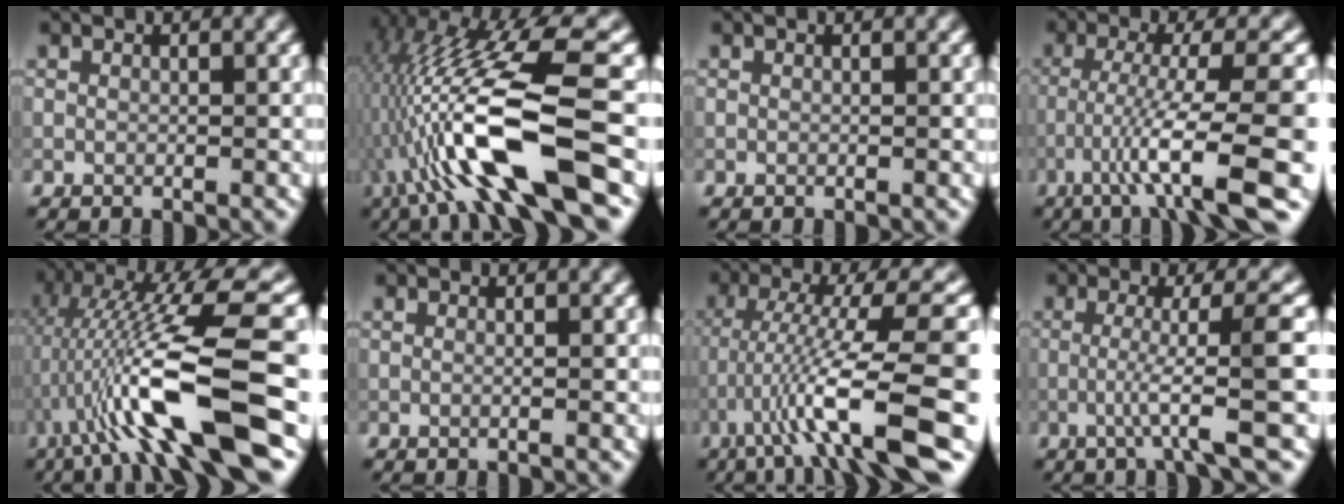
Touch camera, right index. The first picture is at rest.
{"total": 13.6, "force": [-4.1, 3.2, 12.6], "torque": [-0.249, 0.011, -0.064]}
{"total": 0.0}
{"total": 10.9, "force": [-5.0, 1.3, 9.6], "torque": [-0.146, 0.009, -0.074]}
{"total": 13.0, "force": [-2.8, 2.3, 12.5], "torque": [-0.227, 0.024, -0.045]}
{"total": 0.7, "force": [0.0, 0.3, 0.6], "torque": [-0.008, -0.005, -0.008]}
{"total": 12.1, "force": [-4.9, 1.8, 10.9], "torque": [-0.180, 0.015, -0.072]}
{"total": 5.9, "force": [-1.4, 0.3, 5.7], "torque": [-0.088, 0.006, -0.032]}